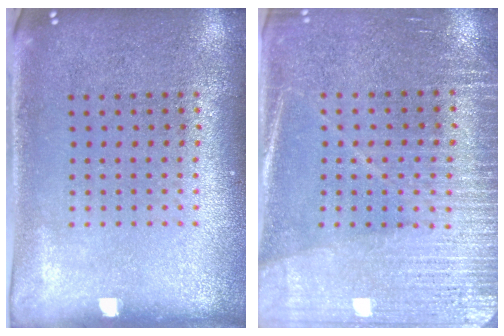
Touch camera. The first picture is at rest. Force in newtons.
{"total": 3.2, "press": 3.0, "slide": 1.0}